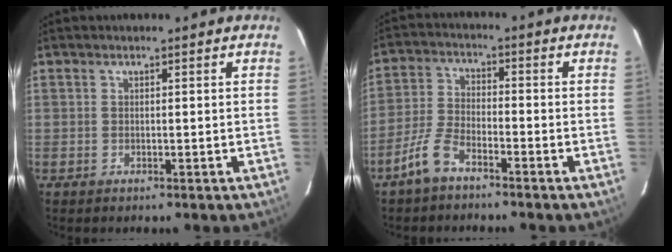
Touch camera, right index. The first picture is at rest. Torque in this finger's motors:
{"motor_torque": [0.35, -0.43, 0.07, 0.05]}